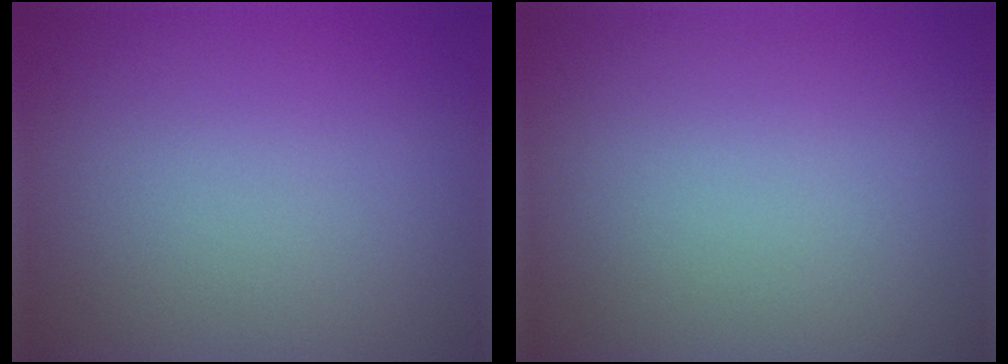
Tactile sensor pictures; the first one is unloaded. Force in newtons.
{"total": 0.0}